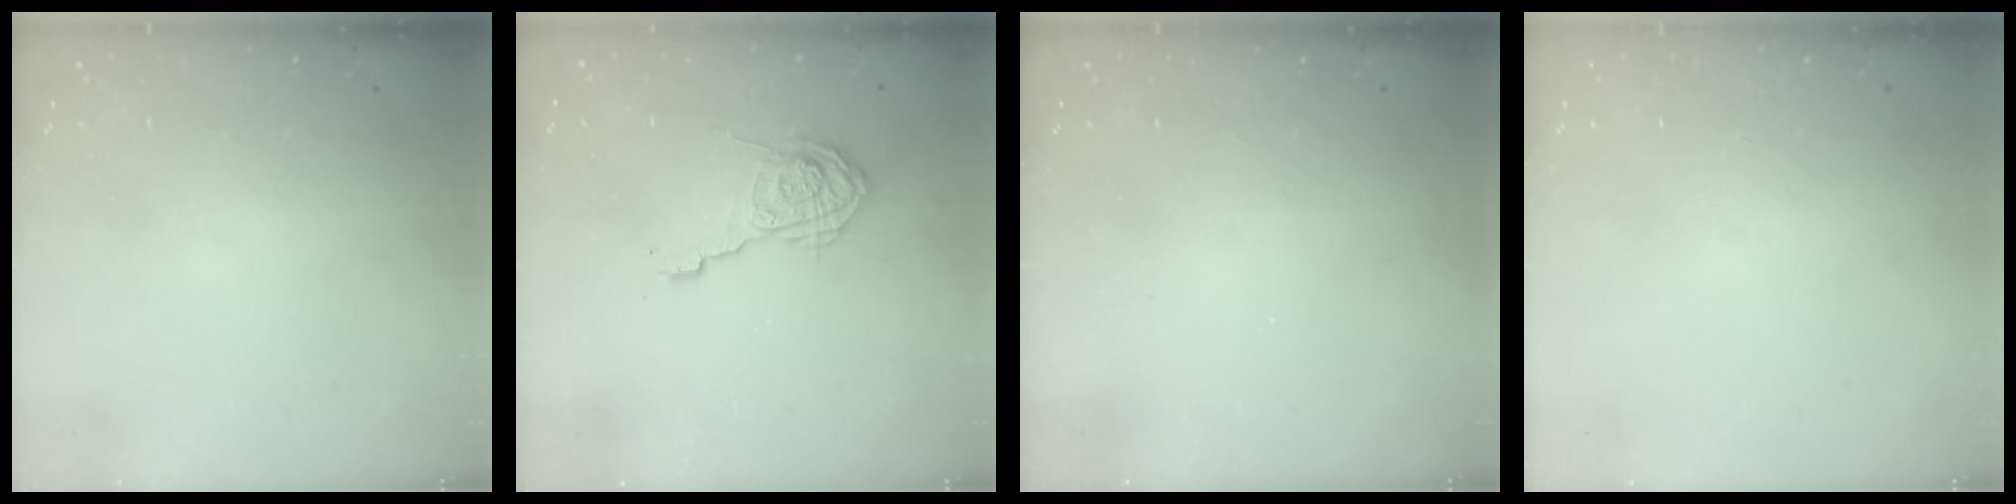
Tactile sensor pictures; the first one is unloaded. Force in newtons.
{"total": 11.2, "press": 11.2, "slide": 1.3}
{"total": 2.3, "press": 2.2, "slide": 0.8}
{"total": 0.0}